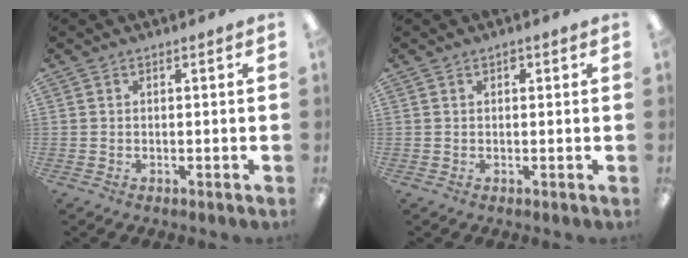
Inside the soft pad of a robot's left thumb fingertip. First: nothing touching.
{"total": 1.1, "force": [0.6, 0.6, 0.7], "torque": [-0.007, 0.000, 0.008]}